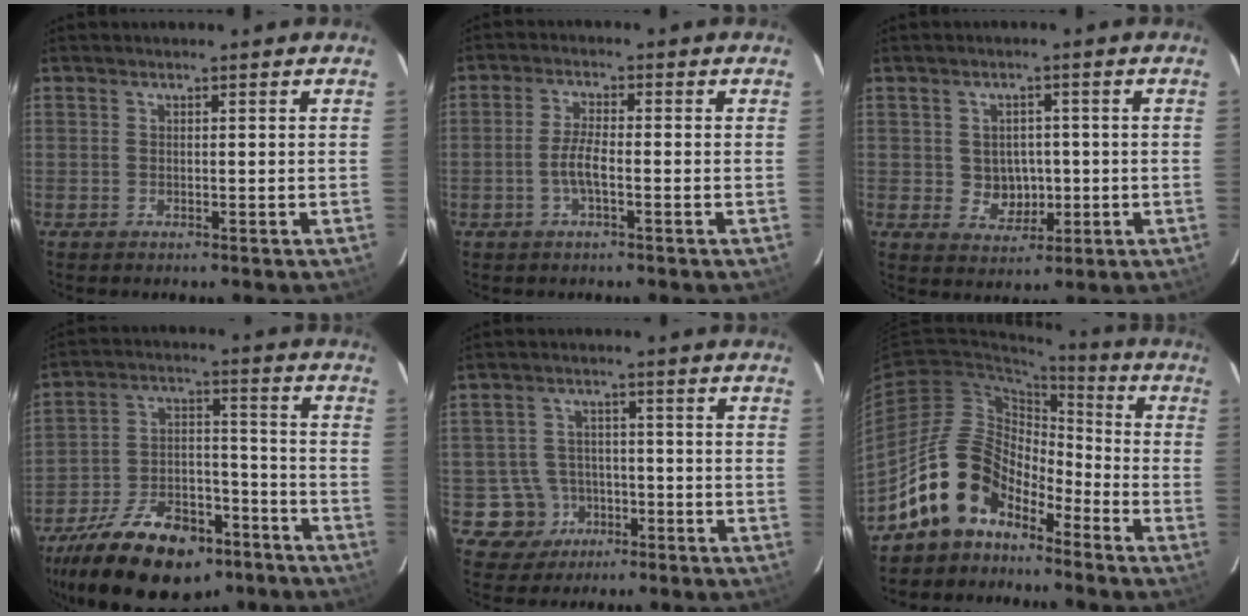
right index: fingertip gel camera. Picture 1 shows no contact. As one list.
[{"total": 4.1, "force": [-1.4, 0.8, 3.7], "torque": [-0.080, 0.003, -0.026]}, {"total": 5.2, "force": [-0.3, 4.7, 2.2], "torque": [-0.043, 0.008, 0.009]}, {"total": 23.6, "force": [-16.0, 11.7, 12.9], "torque": [-0.257, 0.001, -0.244]}, {"total": 6.5, "force": [-2.9, 5.8, 0.4], "torque": [-0.025, 0.027, -0.038]}, {"total": 12.8, "force": [-9.5, 6.9, 5.2], "torque": [-0.098, 0.028, -0.171]}]